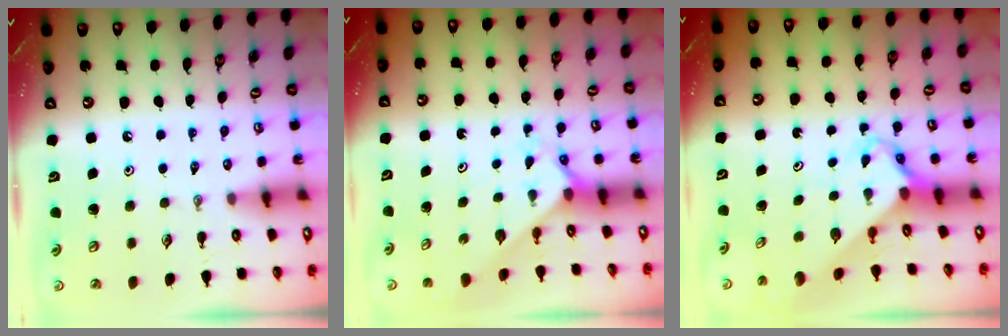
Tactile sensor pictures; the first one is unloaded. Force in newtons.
{"total": 2.2, "press": 2.2, "slide": 0.2}
{"total": 2.5, "press": 2.5, "slide": 0.2}